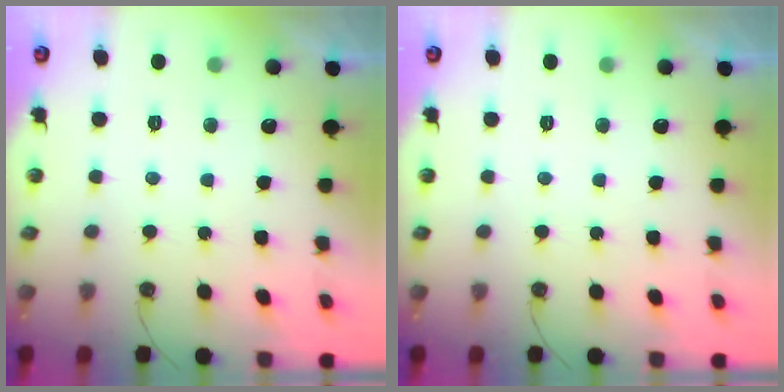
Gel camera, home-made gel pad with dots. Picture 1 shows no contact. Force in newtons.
{"total": 0.0}